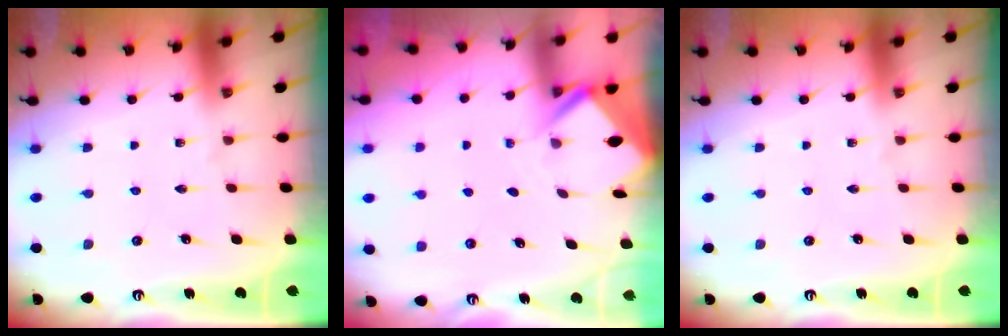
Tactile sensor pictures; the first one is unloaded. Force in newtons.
{"total": 2.6, "press": 2.6, "slide": 0.1}
{"total": 0.0}